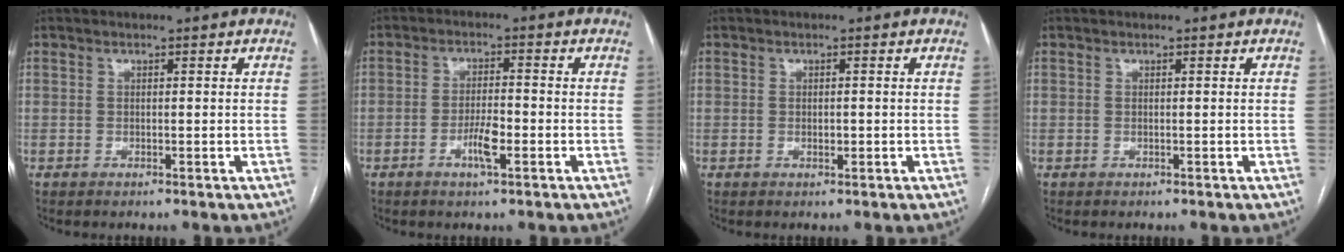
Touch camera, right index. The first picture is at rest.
{"total": 4.5, "force": [-1.9, 0.9, 3.9], "torque": [-0.072, 0.001, -0.033]}
{"total": 1.2, "force": [-0.3, 0.6, 1.0], "torque": [-0.017, 0.000, -0.002]}
{"total": 0.0}